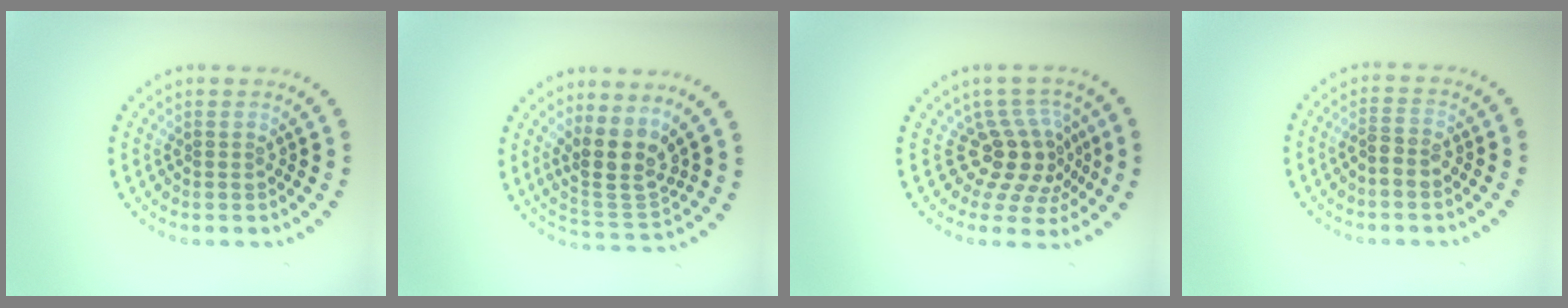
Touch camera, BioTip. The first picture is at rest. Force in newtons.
{"total": 4.1, "press": 3.5, "slide": 2.1}
{"total": 4.1, "press": 2.8, "slide": 2.9}
{"total": 1.7, "press": 1.5, "slide": 0.8}